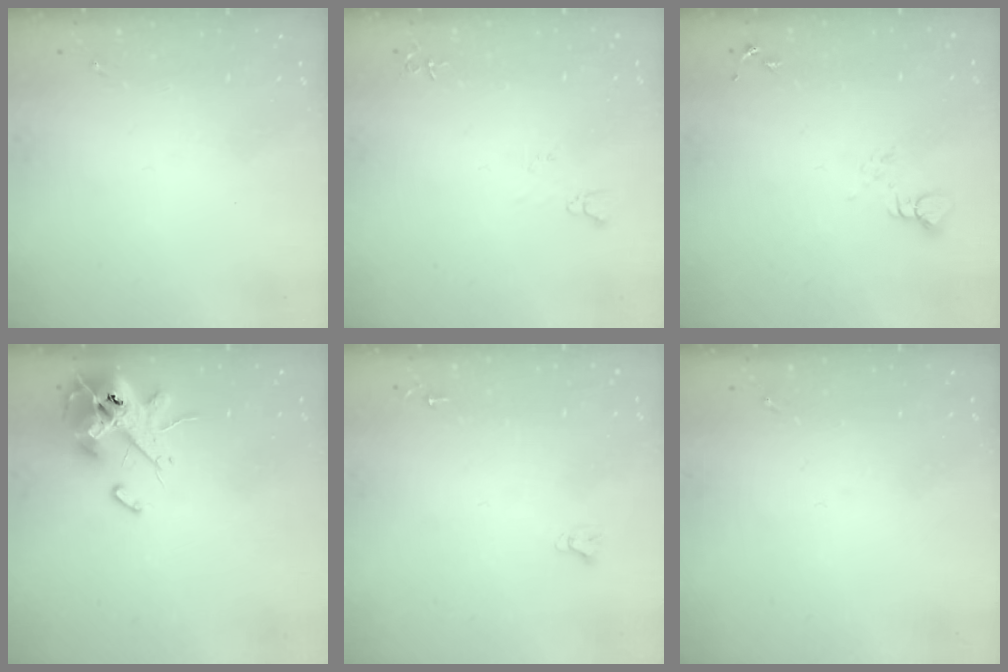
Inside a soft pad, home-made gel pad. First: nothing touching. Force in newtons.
{"total": 4.9, "press": 4.9, "slide": 0.6}
{"total": 3.4, "press": 3.4, "slide": 0.2}
{"total": 13.9, "press": 13.7, "slide": 2.3}
{"total": 2.4, "press": 2.4, "slide": 0.2}
{"total": 0.0}